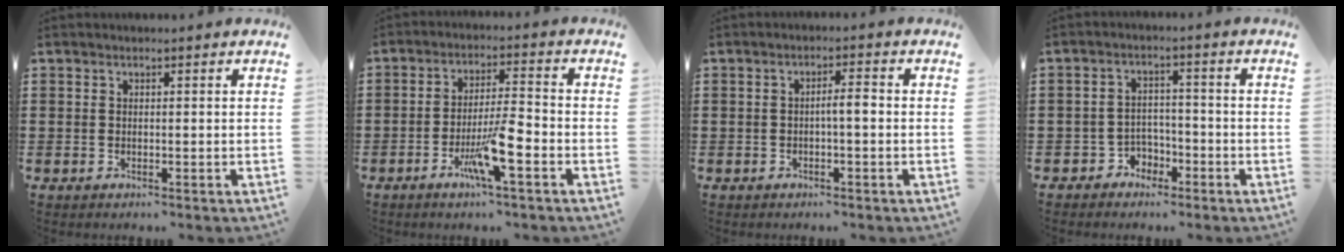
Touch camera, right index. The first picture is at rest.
{"total": 7.8, "force": [-3.4, 1.0, 6.9], "torque": [-0.130, -0.006, -0.062]}
{"total": 2.4, "force": [-0.5, 0.3, 2.3], "torque": [-0.042, 0.003, -0.011]}
{"total": 3.1, "force": [-2.4, 2.0, 0.5], "torque": [-0.020, 0.007, -0.052]}